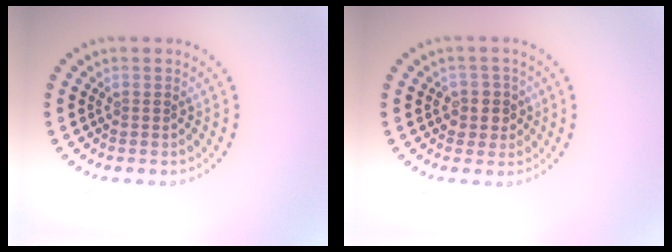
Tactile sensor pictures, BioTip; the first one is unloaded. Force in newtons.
{"total": 2.1, "press": 2.0, "slide": 0.7}